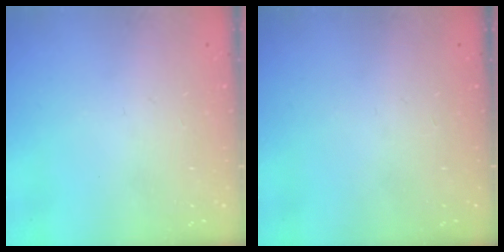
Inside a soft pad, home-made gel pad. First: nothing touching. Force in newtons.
{"total": 0.0}